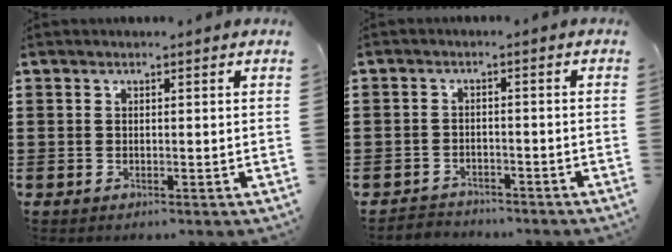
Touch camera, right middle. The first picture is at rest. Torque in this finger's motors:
{"motor_torque": [-0.92, 0.46, -1.05, -0.21]}